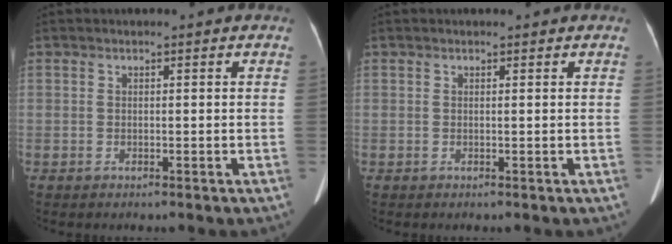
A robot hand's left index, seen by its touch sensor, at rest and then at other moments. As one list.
[{"total": 0.8, "force": [0.8, 0.0, 0.3], "torque": [-0.008, -0.005, 0.008]}]